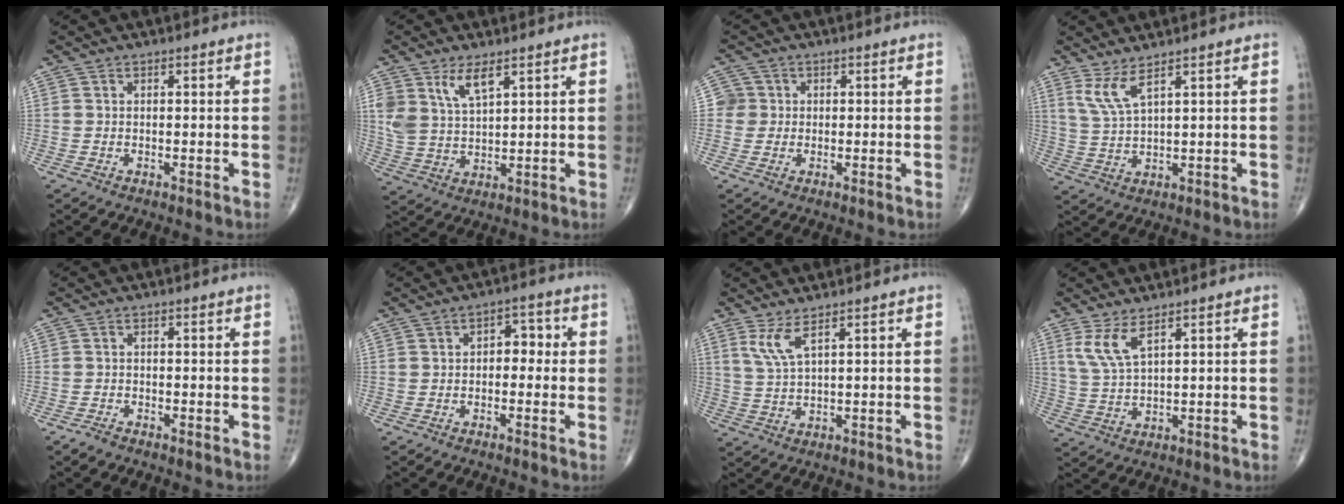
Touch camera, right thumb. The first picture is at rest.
{"total": 6.6, "force": [3.9, 2.7, 4.6], "torque": [-0.087, -0.021, 0.084]}
{"total": 2.7, "force": [0.1, 2.7, 0.0], "torque": [0.021, 0.007, -0.003]}
{"total": 4.8, "force": [3.1, 0.7, 3.6], "torque": [-0.085, -0.023, 0.073]}
{"total": 1.4, "force": [-1.2, 0.4, 0.6], "torque": [-0.017, -0.001, -0.025]}
{"total": 3.9, "force": [-0.2, 2.6, 2.9], "torque": [-0.016, 0.018, -0.012]}
{"total": 4.2, "force": [2.4, 0.6, 3.3], "torque": [-0.082, -0.017, 0.061]}
{"total": 5.4, "force": [3.1, 1.3, 4.2], "torque": [-0.097, -0.018, 0.075]}